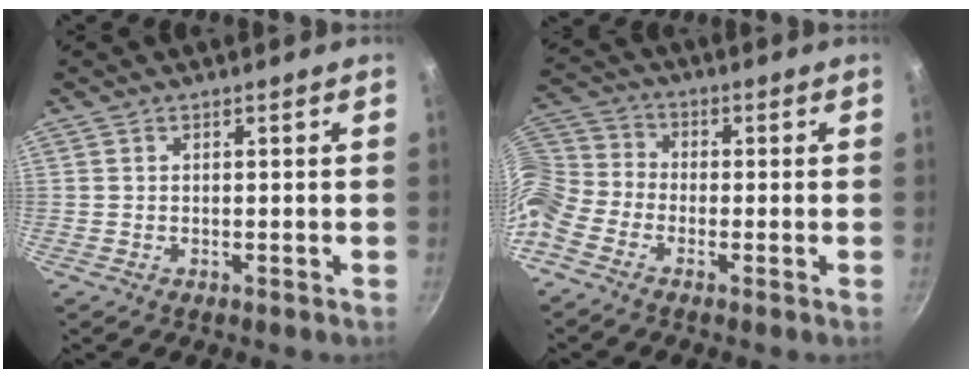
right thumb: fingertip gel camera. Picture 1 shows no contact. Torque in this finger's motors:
{"motor_torque": [1.10, 1.49, 0.80, -0.79, 0.26]}